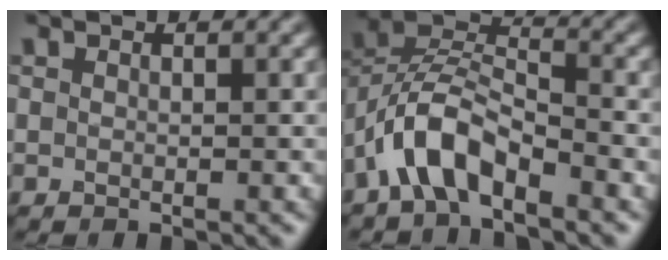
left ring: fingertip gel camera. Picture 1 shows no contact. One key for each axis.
{"total": 5.9, "fx": -3.8, "fy": 2.2, "fz": 3.9, "tx": -0.072, "ty": 0.011, "tz": -0.079}